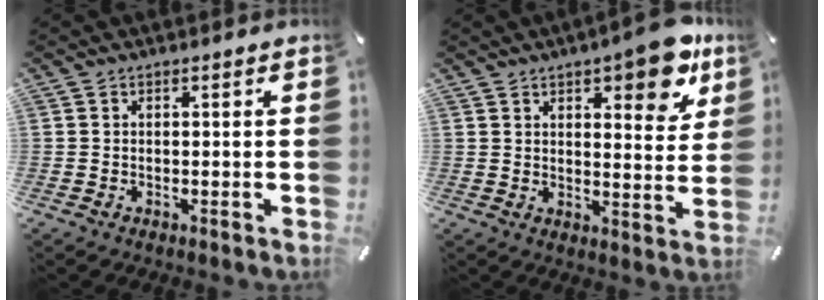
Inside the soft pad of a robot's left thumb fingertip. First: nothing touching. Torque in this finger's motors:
{"motor_torque": [0.59, -0.21, 0.48, 0.20, 0.03]}